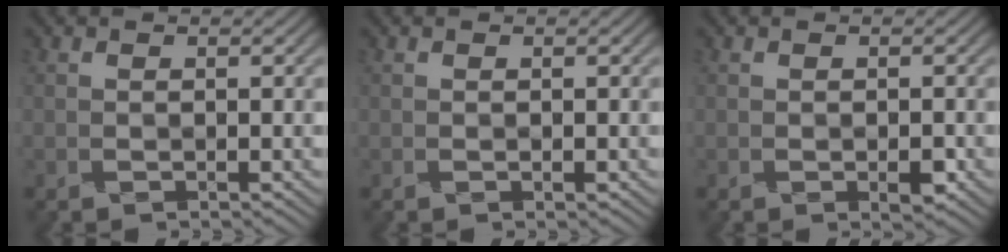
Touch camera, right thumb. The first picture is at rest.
{"total": 0.0}
{"total": 1.4, "force": [-0.6, 0.6, 1.2], "torque": [-0.020, -0.002, -0.010]}